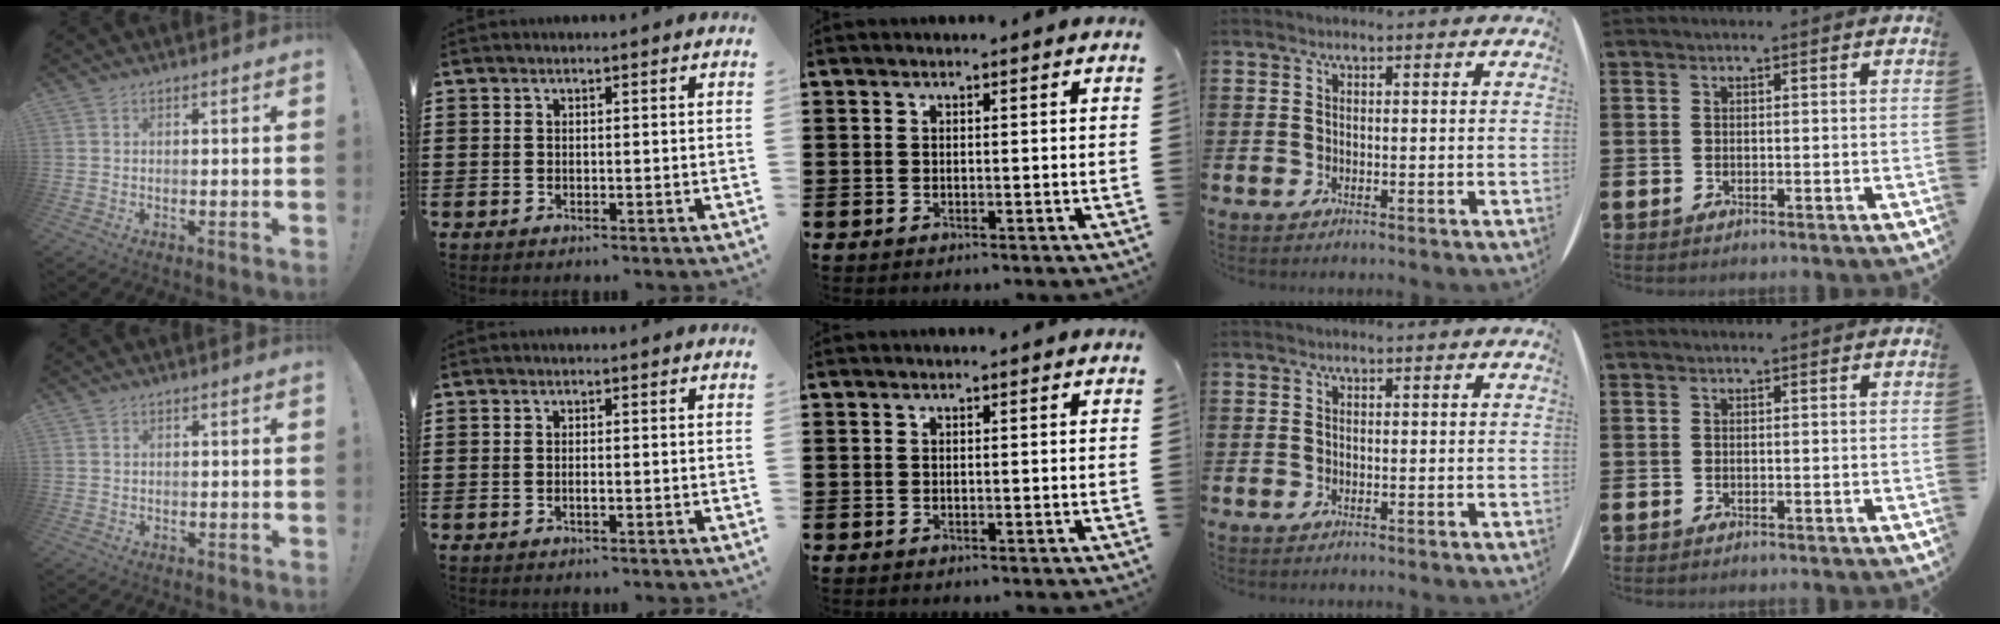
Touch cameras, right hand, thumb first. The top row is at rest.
{"thumb": {"total": 0.7, "force": [-0.2, 0.6, -0.1], "torque": [0.002, 0.002, -0.004]}, "index": {"total": 0.8, "force": [-0.3, 0.2, 0.7], "torque": [-0.014, -0.004, -0.004]}}